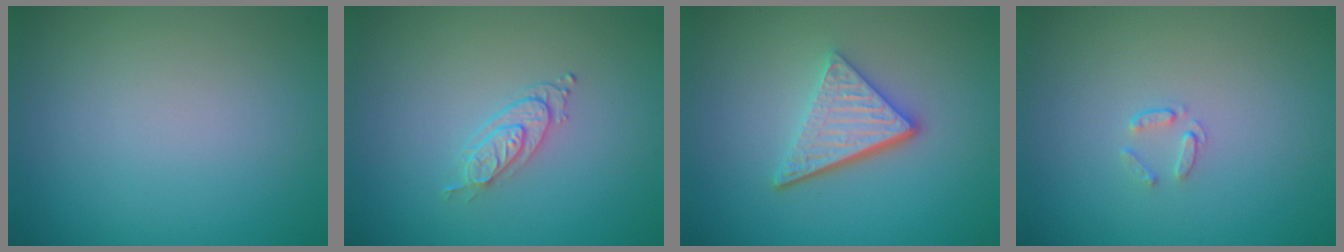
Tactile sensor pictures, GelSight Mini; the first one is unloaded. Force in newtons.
{"total": 2.0, "press": 1.4, "slide": 1.4}
{"total": 4.4, "press": 3.3, "slide": 2.9}
{"total": 0.7, "press": 0.5, "slide": 0.5}